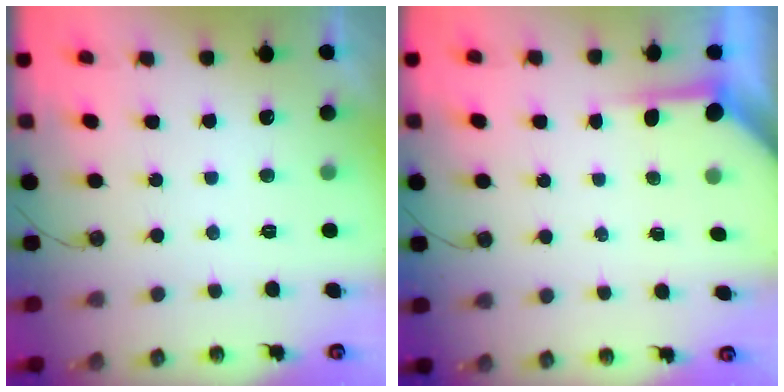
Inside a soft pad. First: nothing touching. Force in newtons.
{"total": 3.5, "press": 3.5, "slide": 0.3}